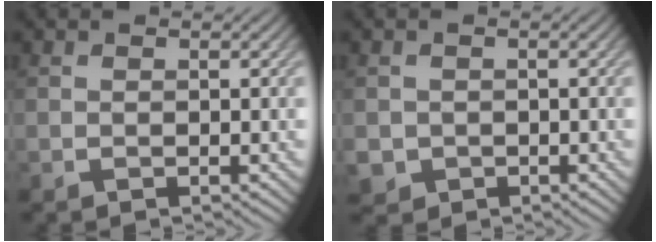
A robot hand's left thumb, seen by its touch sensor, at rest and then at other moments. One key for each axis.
{"total": 2.2, "fx": -0.5, "fy": 2.1, "fz": 0.4, "tx": -0.014, "ty": -0.014, "tz": -0.011}